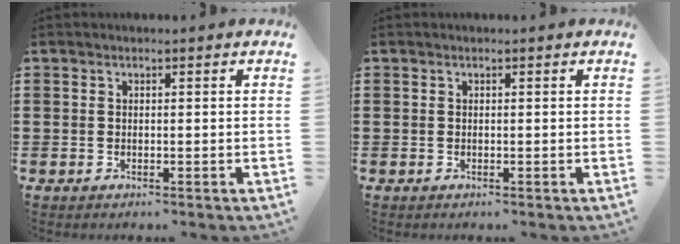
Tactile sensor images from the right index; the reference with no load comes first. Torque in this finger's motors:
{"motor_torque": [1.35, 0.79, 0.00, 0.00]}